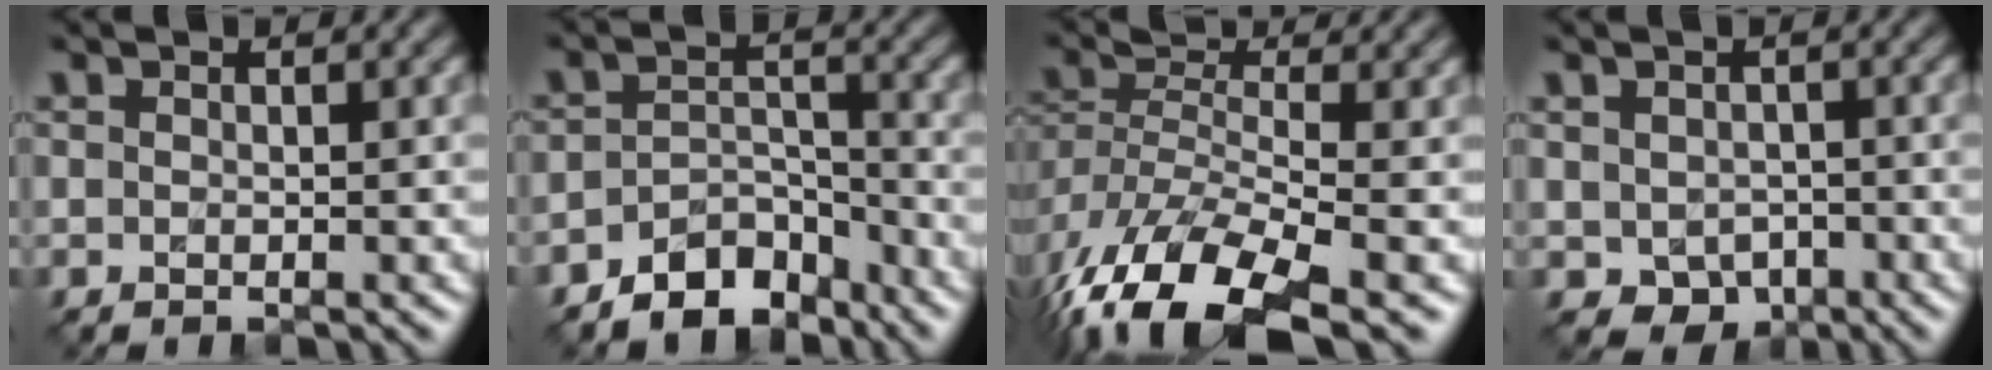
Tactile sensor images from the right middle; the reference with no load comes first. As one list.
[{"total": 4.8, "force": [-3.8, 2.5, 1.8], "torque": [-0.019, 0.003, -0.067]}, {"total": 11.4, "force": [-6.0, 4.5, 8.7], "torque": [-0.181, -0.009, -0.111]}, {"total": 2.9, "force": [-0.8, 2.4, 1.2], "torque": [-0.022, -0.008, -0.013]}]